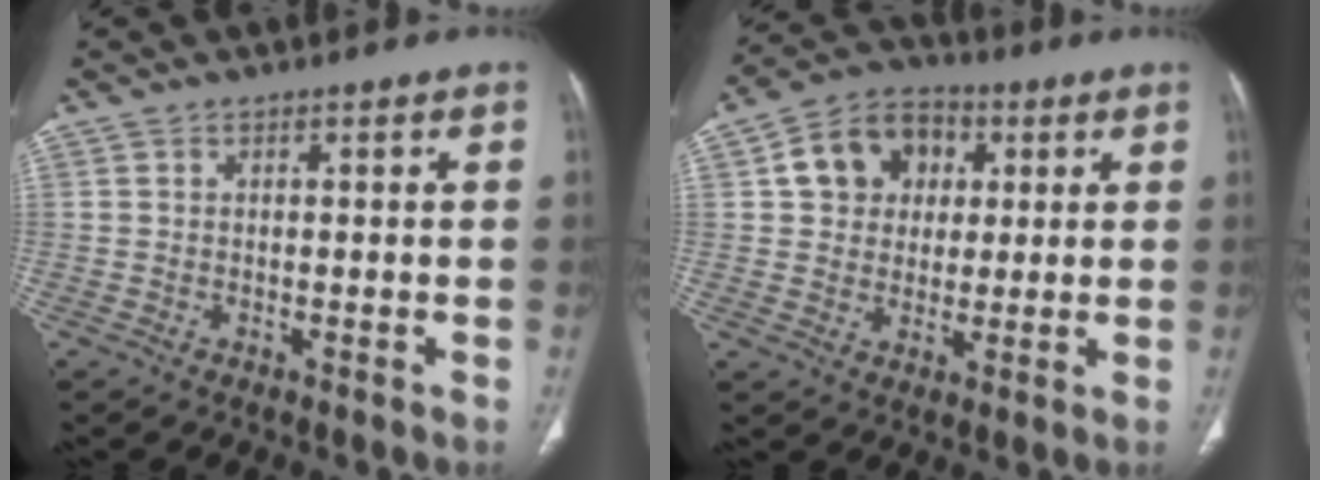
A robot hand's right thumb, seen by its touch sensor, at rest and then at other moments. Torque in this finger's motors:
{"motor_torque": [0.54, 0.42, 1.34, 0.01, 0.11]}